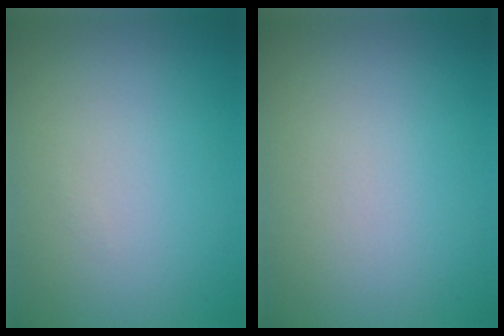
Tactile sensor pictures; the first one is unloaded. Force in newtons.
{"total": 0.0}